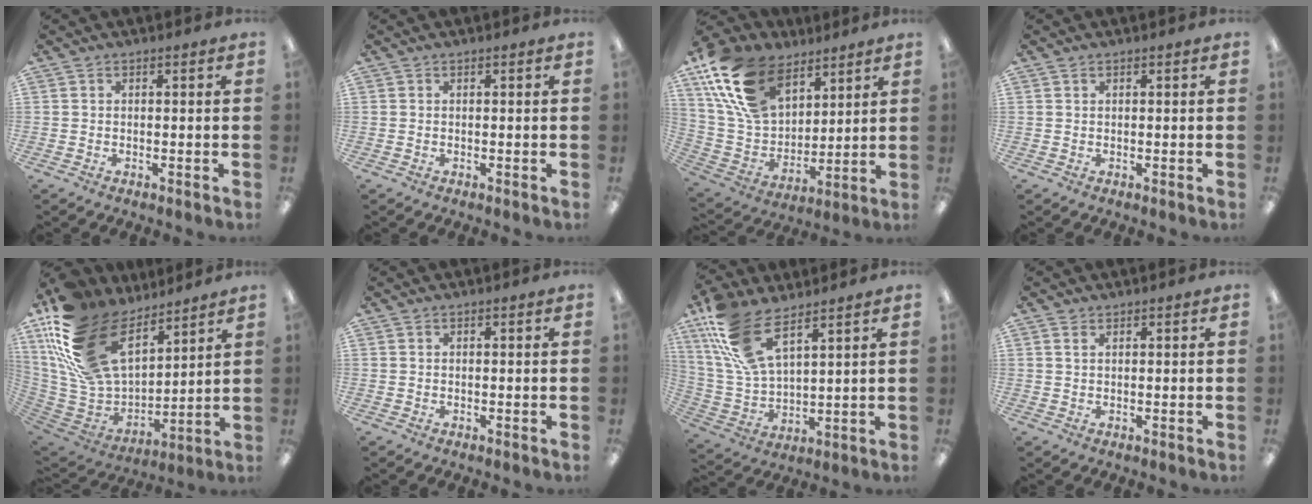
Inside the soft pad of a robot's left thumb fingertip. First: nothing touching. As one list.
[{"total": 0.0}, {"total": 20.6, "force": [12.5, 12.4, 10.8], "torque": [-0.246, -0.044, 0.236]}, {"total": 0.6, "force": [0.3, 0.2, 0.4], "torque": [-0.008, 0.003, 0.006]}, {"total": 25.8, "force": [13.7, 14.9, 15.9], "torque": [-0.305, -0.071, 0.259]}, {"total": 0.0}, {"total": 20.4, "force": [12.3, 9.6, 13.2], "torque": [-0.316, -0.060, 0.223]}, {"total": 1.3, "force": [0.7, 0.7, 0.8], "torque": [-0.019, 0.002, 0.013]}]